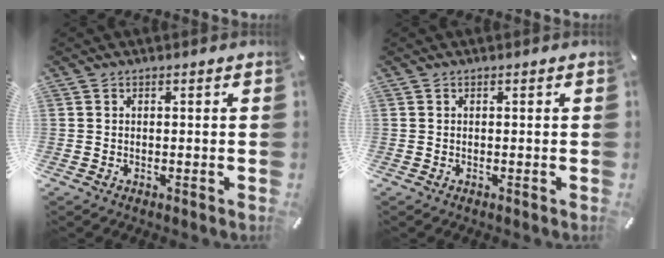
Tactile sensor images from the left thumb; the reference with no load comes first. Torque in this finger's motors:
{"motor_torque": [0.04, 0.04, 0.00, 0.00, 0.01]}